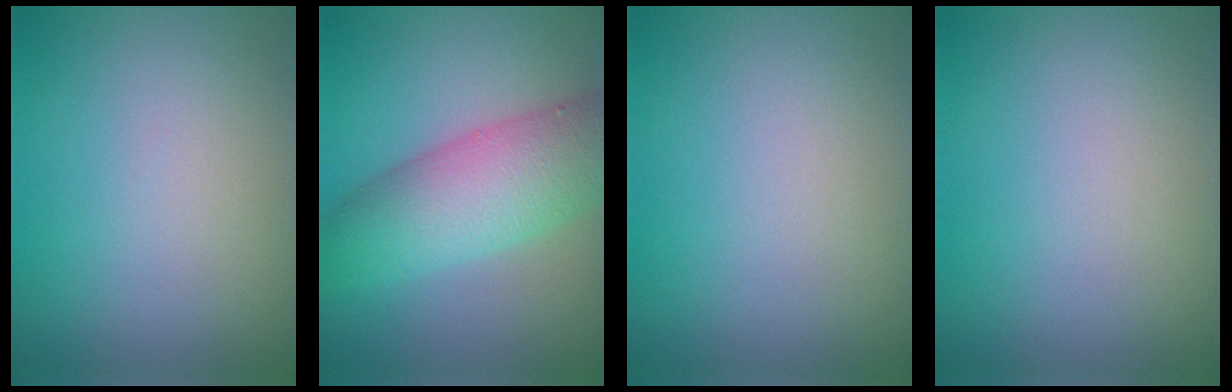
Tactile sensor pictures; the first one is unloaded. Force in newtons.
{"total": 7.6, "press": 7.6, "slide": 0.1}
{"total": 0.0}
{"total": 0.0}